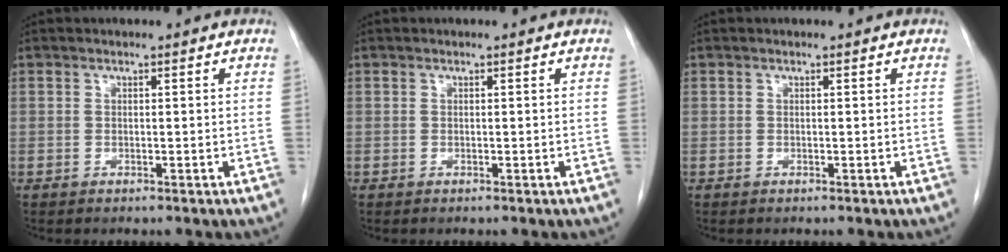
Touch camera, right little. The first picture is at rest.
{"total": 0.0}
{"total": 0.0}